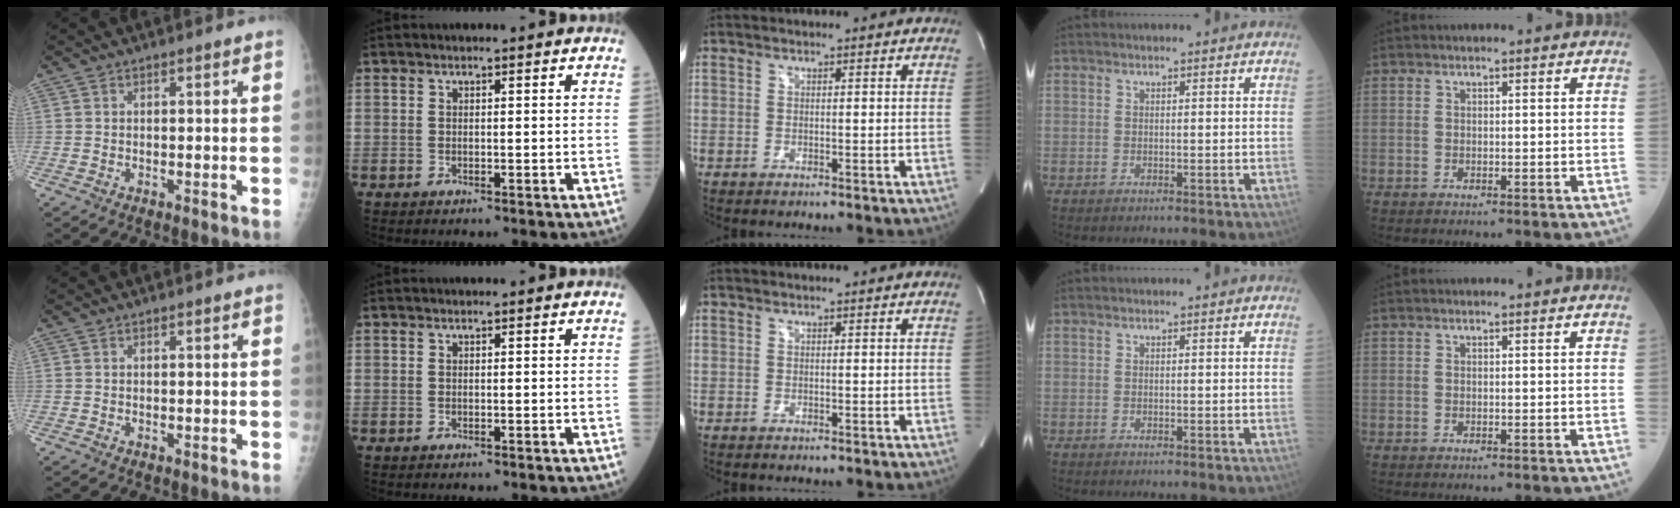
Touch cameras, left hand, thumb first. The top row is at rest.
{}